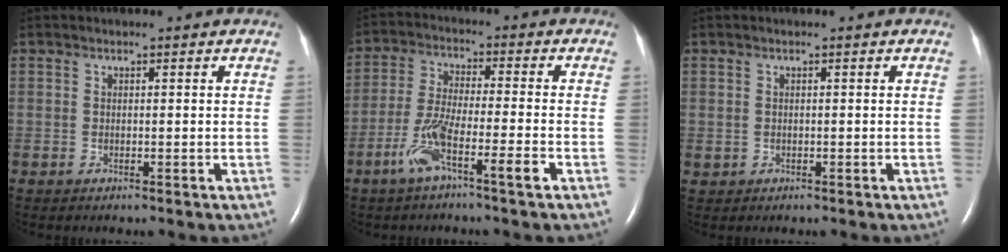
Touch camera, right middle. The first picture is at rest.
{"total": 7.8, "force": [-4.3, 0.2, 6.5], "torque": [-0.136, -0.001, -0.083]}
{"total": 0.6, "force": [0.1, 0.6, 0.0], "torque": [0.001, 0.002, 0.005]}